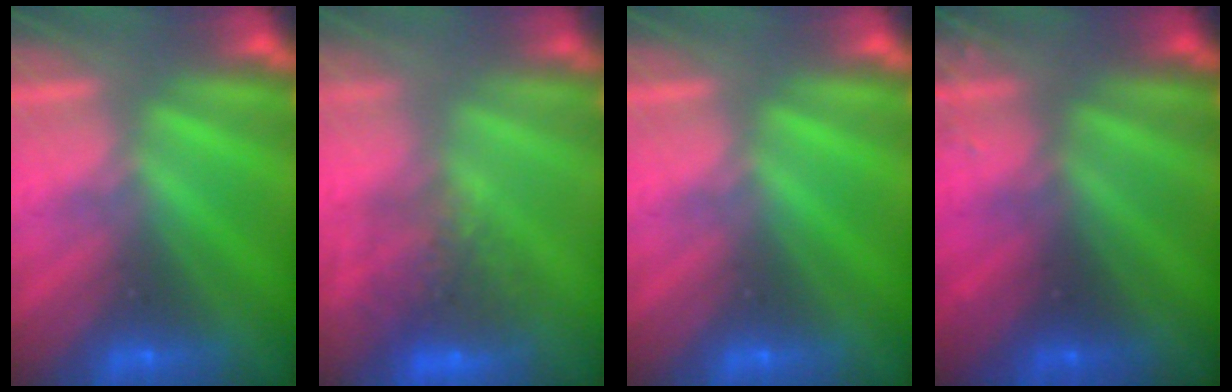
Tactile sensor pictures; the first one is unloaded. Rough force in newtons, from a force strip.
{"total": 8.3}
{"total": 0.0}
{"total": 3.4}